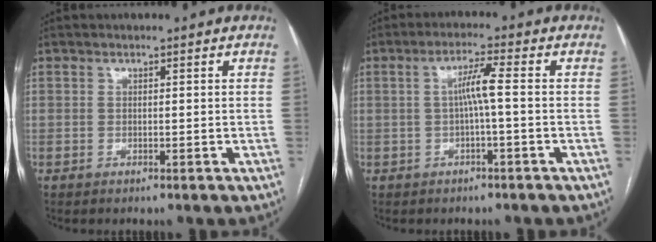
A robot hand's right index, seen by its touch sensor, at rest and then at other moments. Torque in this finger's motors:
{"motor_torque": [0.43, -0.07, 0.12, 0.05]}